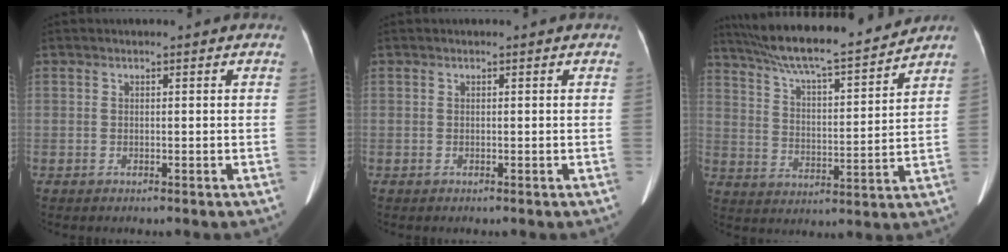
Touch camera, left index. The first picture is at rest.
{"total": 0.0}
{"total": 17.5, "force": [15.9, 0.3, 7.3], "torque": [-0.129, 0.002, 0.257]}